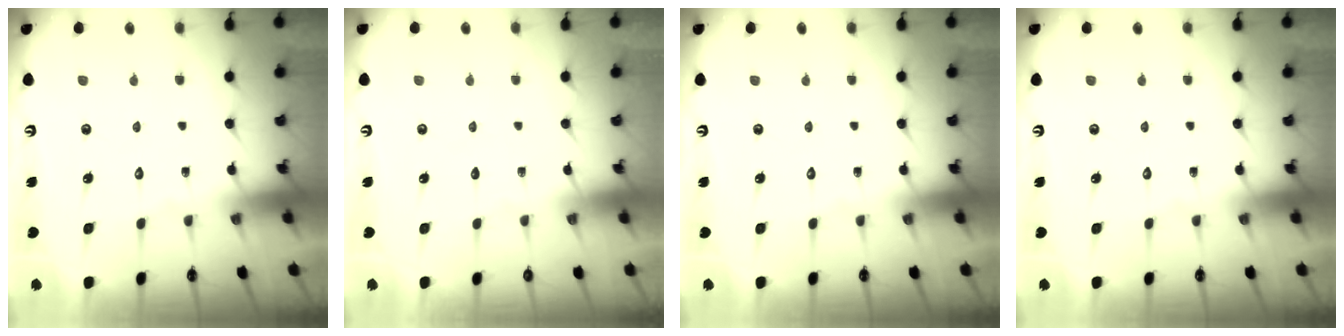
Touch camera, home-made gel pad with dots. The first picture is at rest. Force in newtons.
{"total": 0.0}
{"total": 0.0}
{"total": 0.0}